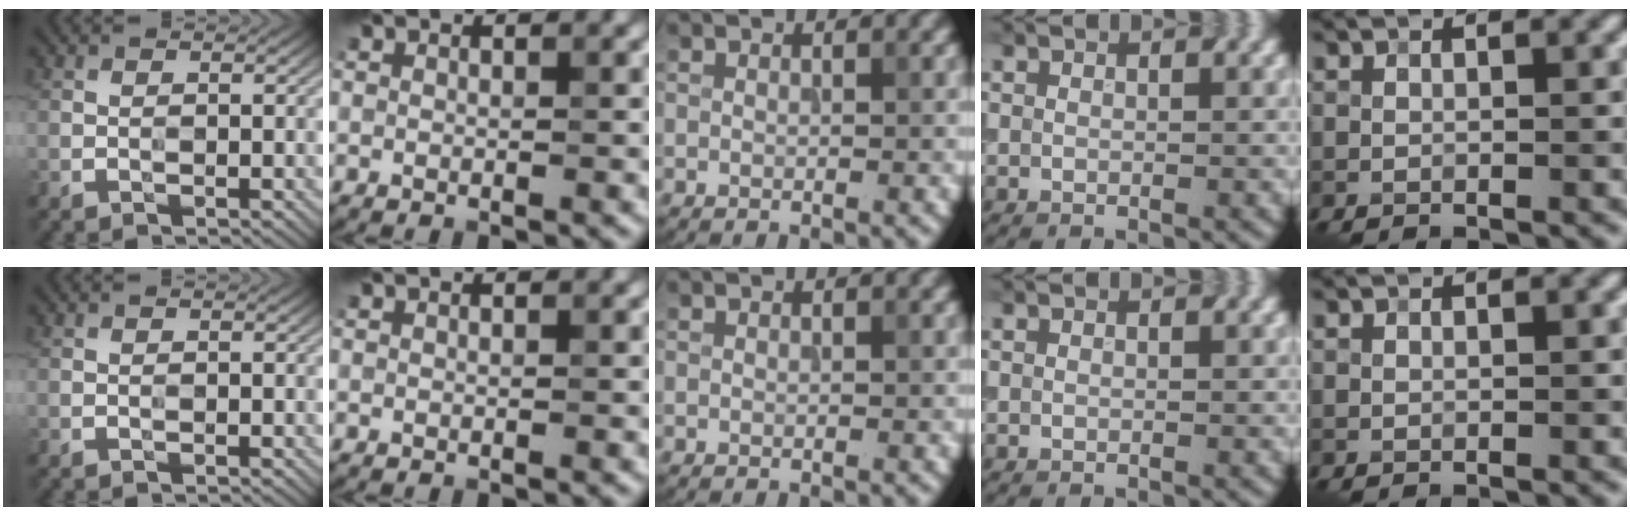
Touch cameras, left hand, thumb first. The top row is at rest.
{}